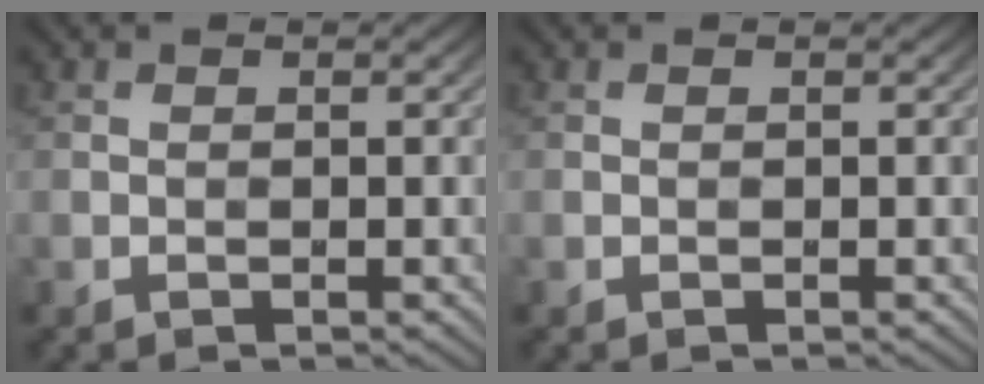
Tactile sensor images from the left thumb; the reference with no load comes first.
{"total": 0.0}